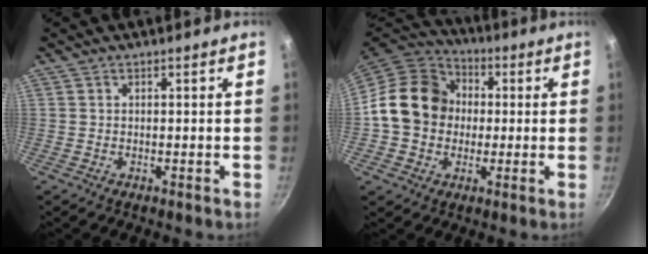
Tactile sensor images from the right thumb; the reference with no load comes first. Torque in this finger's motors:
{"motor_torque": [0.64, 2.52, 0.65, -0.74, 0.13]}